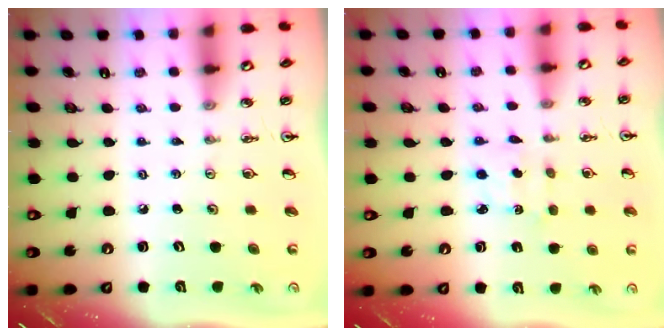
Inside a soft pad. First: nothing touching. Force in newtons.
{"total": 2.2, "press": 2.1, "slide": 0.7}